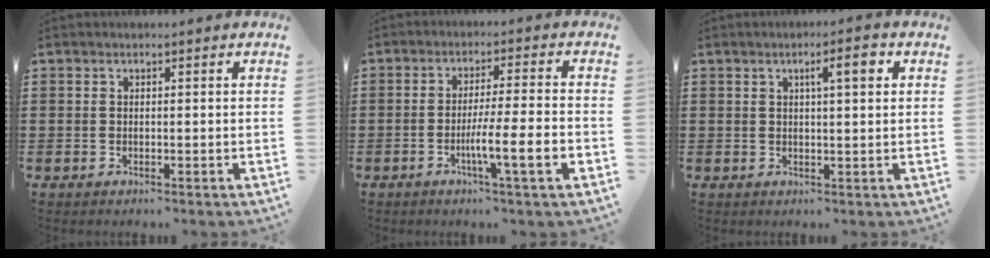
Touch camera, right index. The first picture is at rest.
{"total": 7.4, "force": [-2.6, 0.1, 6.9], "torque": [-0.121, -0.012, -0.047]}
{"total": 3.8, "force": [1.3, 0.7, 3.5], "torque": [-0.055, 0.002, 0.015]}